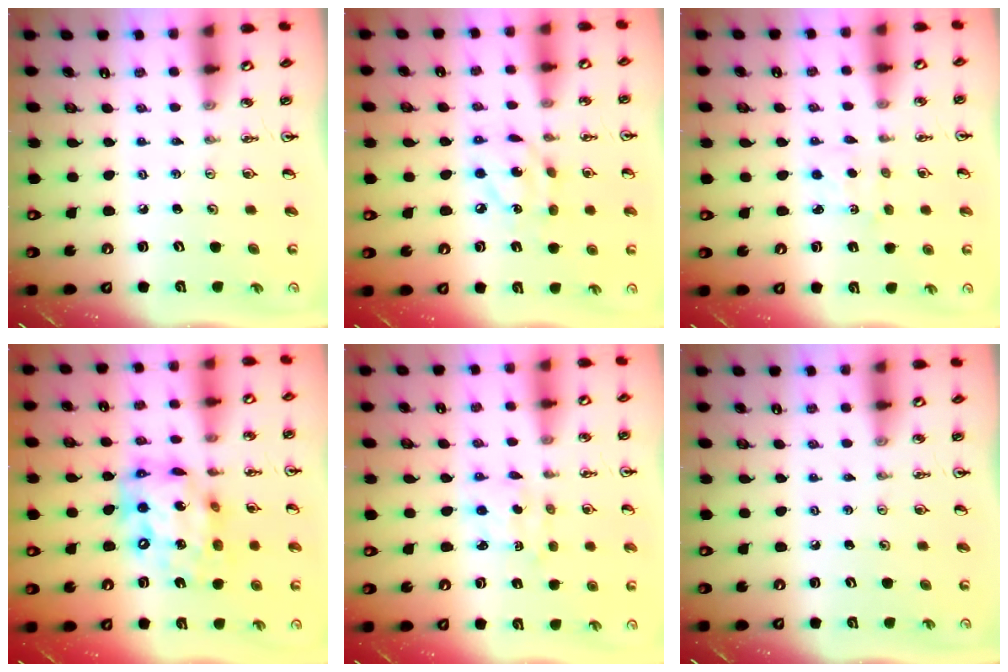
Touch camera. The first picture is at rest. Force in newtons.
{"total": 9.3, "press": 9.3, "slide": 0.5}
{"total": 2.3, "press": 2.2, "slide": 0.3}
{"total": 17.3, "press": 17.2, "slide": 2.0}
{"total": 2.0, "press": 1.9, "slide": 0.5}
{"total": 0.0}